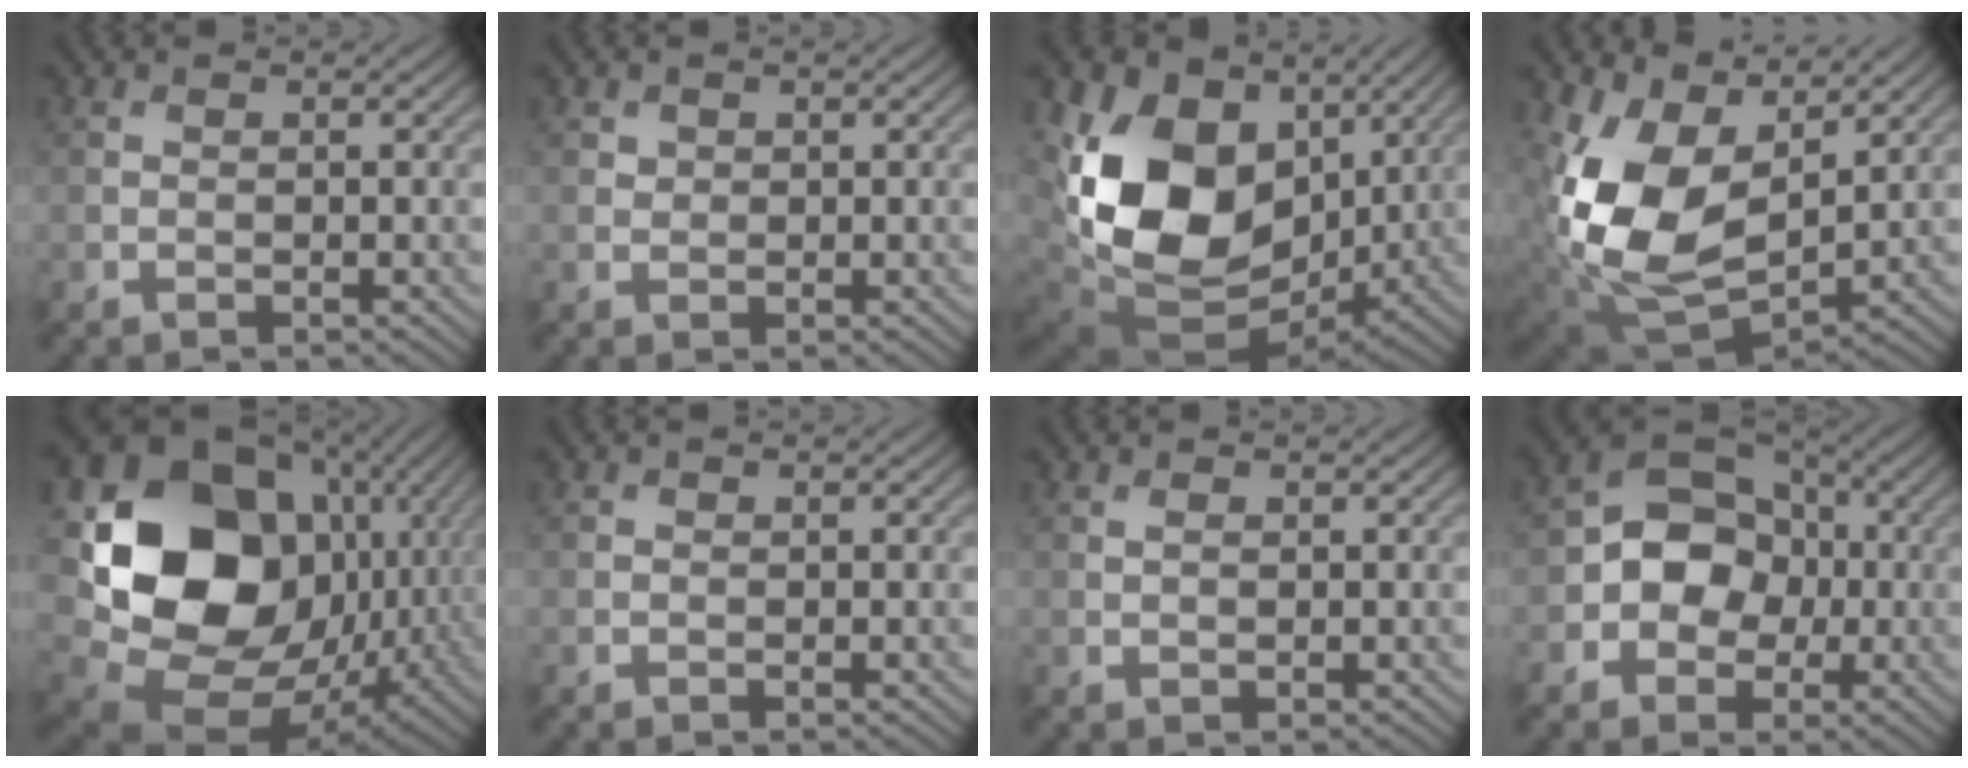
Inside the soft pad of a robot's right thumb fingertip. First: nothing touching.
{"total": 0.9, "force": [0.5, 0.8, 0.2], "torque": [-0.003, -0.003, 0.009]}
{"total": 17.1, "force": [2.3, 12.3, 11.6], "torque": [-0.259, -0.022, 0.057]}
{"total": 12.3, "force": [2.9, 7.6, 9.1], "torque": [-0.216, -0.015, 0.064]}
{"total": 20.2, "force": [3.0, 16.2, 11.6], "torque": [-0.265, -0.036, 0.084]}
{"total": 0.0}
{"total": 0.7, "force": [0.3, 0.2, 0.6], "torque": [-0.013, -0.001, 0.007]}
{"total": 7.6, "force": [-1.0, 6.2, 4.2], "torque": [-0.070, 0.010, -0.038]}